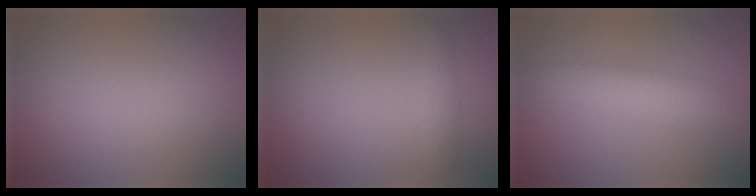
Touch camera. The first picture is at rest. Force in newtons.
{"total": 1.1, "press": 1.1, "slide": 0.0}
{"total": 4.2, "press": 4.2, "slide": 0.1}